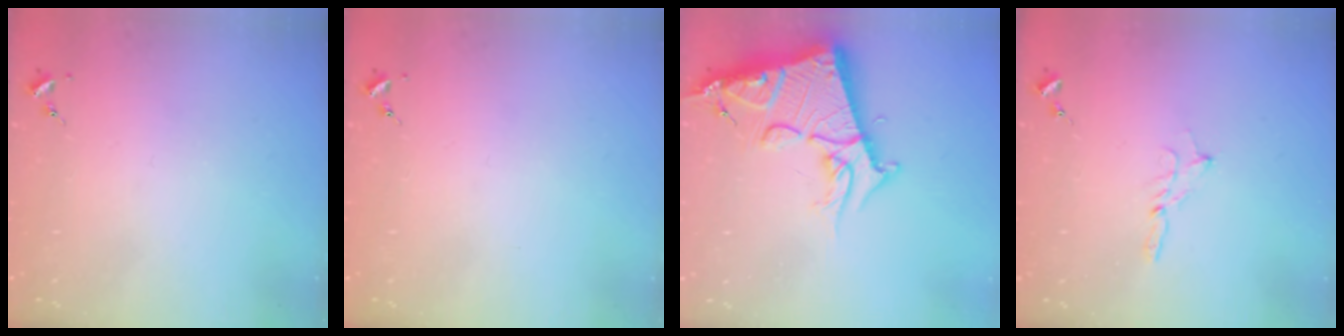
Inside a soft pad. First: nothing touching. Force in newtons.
{"total": 0.0}
{"total": 18.5, "press": 18.4, "slide": 1.8}
{"total": 2.3, "press": 2.3, "slide": 0.2}